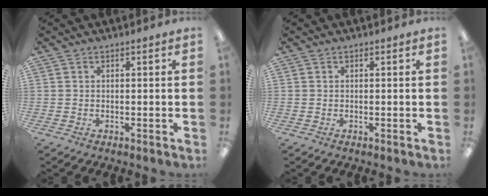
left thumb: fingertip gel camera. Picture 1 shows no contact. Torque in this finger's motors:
{"motor_torque": [0.00, 0.02, -0.07, -0.06, 0.00]}